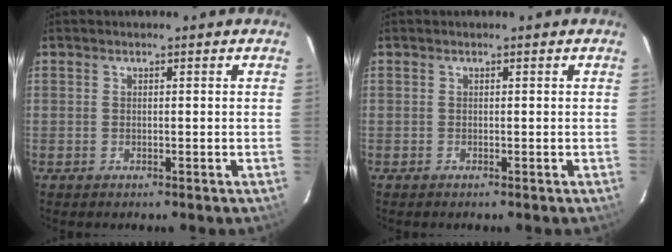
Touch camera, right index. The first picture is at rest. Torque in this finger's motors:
{"motor_torque": [0.62, 0.52, -0.01, 0.01]}